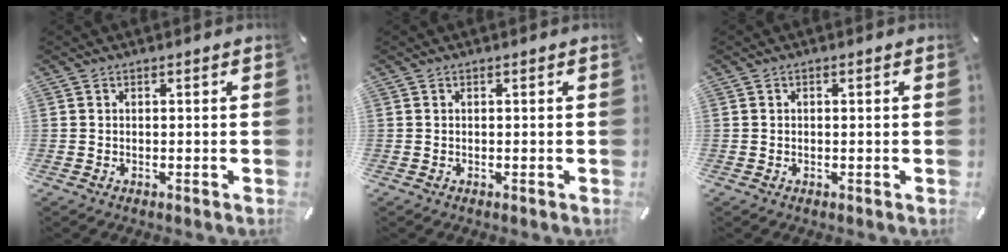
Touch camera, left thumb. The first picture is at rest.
{"total": 0.0}
{"total": 0.6, "force": [0.0, 0.2, 0.5], "torque": [-0.010, 0.001, -0.001]}